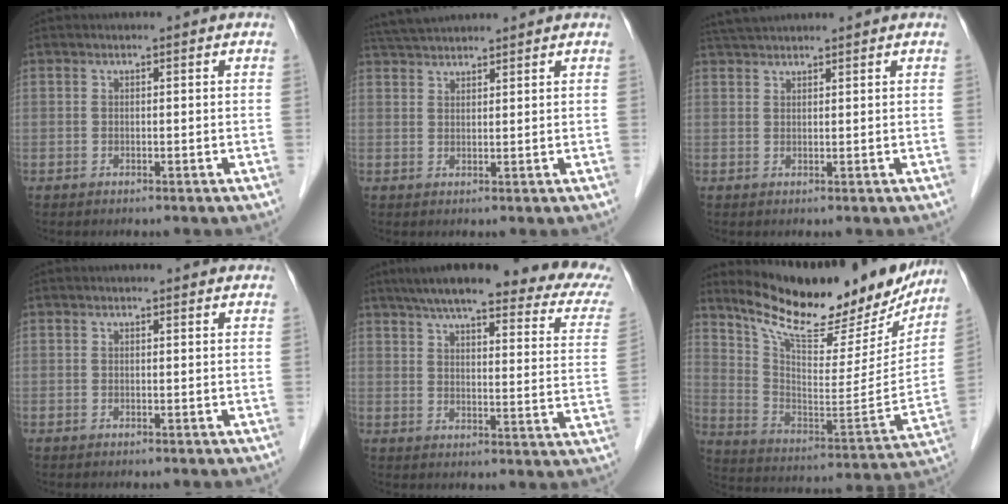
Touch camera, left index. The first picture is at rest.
{"total": 5.6, "force": [5.3, 0.2, 1.7], "torque": [-0.034, 0.038, 0.100]}
{"total": 4.1, "force": [3.9, 0.2, 1.4], "torque": [-0.026, 0.032, 0.074]}
{"total": 2.4, "force": [2.3, 0.4, 0.5], "torque": [-0.013, 0.016, 0.022]}
{"total": 23.6, "force": [19.4, 2.7, 13.1], "torque": [-0.176, -0.011, 0.232]}
{"total": 24.4, "force": [20.7, 6.3, 11.2], "torque": [-0.179, -0.036, 0.302]}